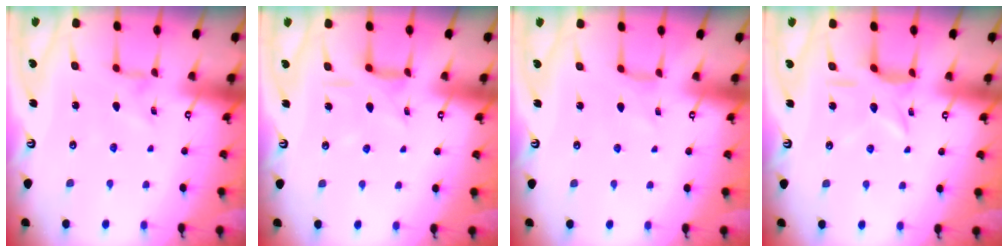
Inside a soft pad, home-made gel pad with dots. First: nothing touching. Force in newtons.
{"total": 10.3, "press": 10.3, "slide": 0.7}
{"total": 2.1, "press": 2.1, "slide": 0.1}
{"total": 9.6, "press": 9.6, "slide": 0.8}